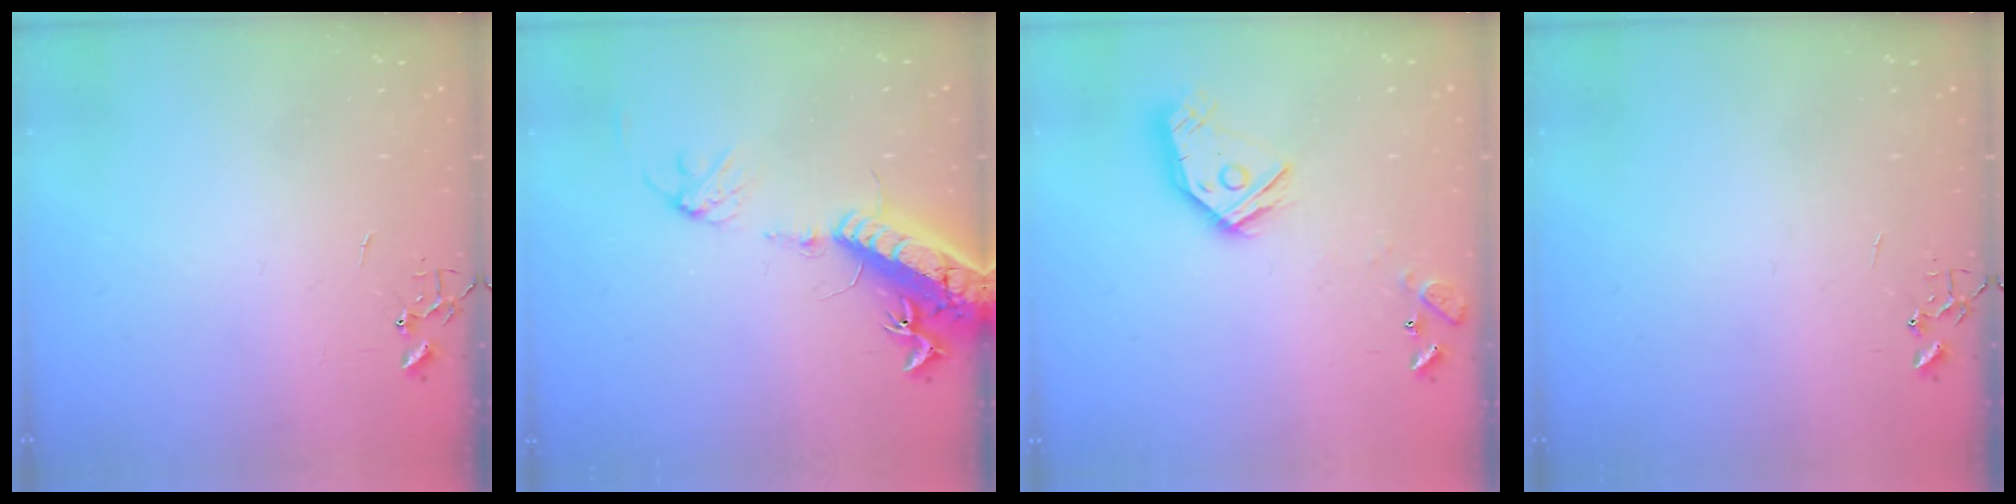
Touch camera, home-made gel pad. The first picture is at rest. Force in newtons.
{"total": 18.2, "press": 17.7, "slide": 4.2}
{"total": 14.1, "press": 14.1, "slide": 1.1}
{"total": 0.0}